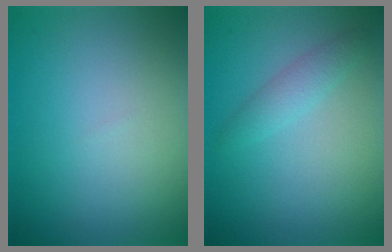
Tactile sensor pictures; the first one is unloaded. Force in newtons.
{"total": 1.7, "press": 1.7, "slide": 0.0}